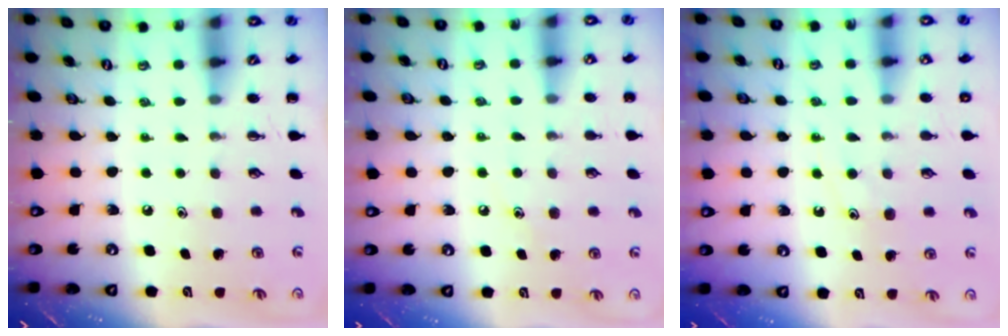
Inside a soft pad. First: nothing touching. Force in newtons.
{"total": 7.6, "press": 7.3, "slide": 2.1}
{"total": 9.5, "press": 9.5, "slide": 0.7}